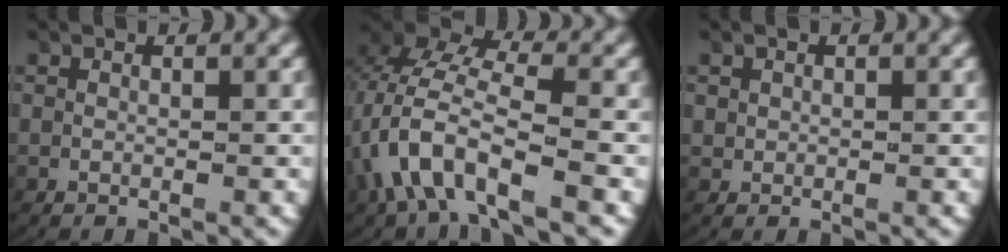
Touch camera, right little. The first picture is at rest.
{"total": 8.0, "force": [0.4, 5.1, 6.2], "torque": [-0.136, -0.004, 0.004]}
{"total": 0.9, "force": [0.2, 0.8, 0.3], "torque": [-0.015, -0.006, 0.009]}